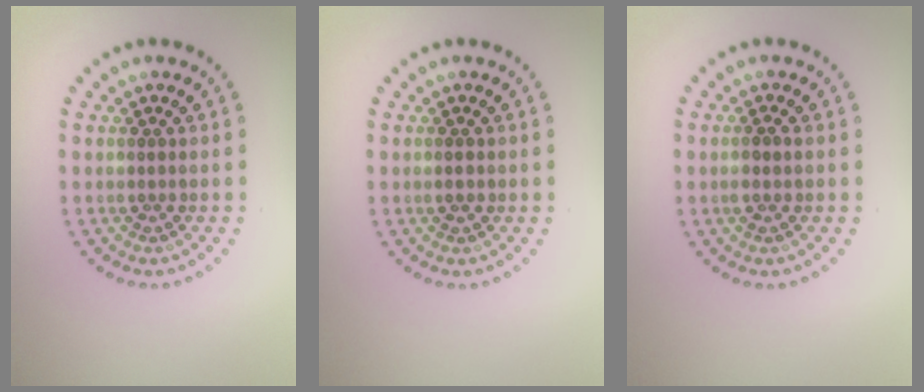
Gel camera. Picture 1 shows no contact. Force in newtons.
{"total": 1.3, "press": 1.2, "slide": 0.1}
{"total": 0.8, "press": 0.7, "slide": 0.3}